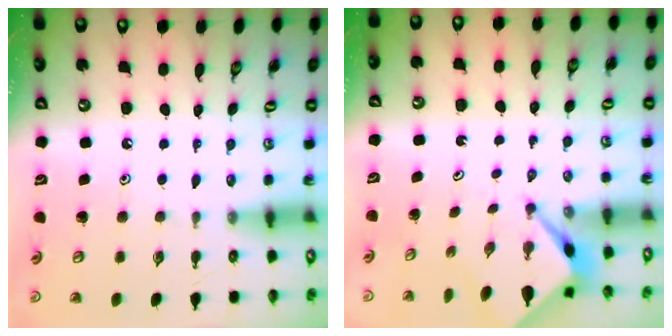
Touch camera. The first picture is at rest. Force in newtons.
{"total": 2.6, "press": 2.6, "slide": 0.1}